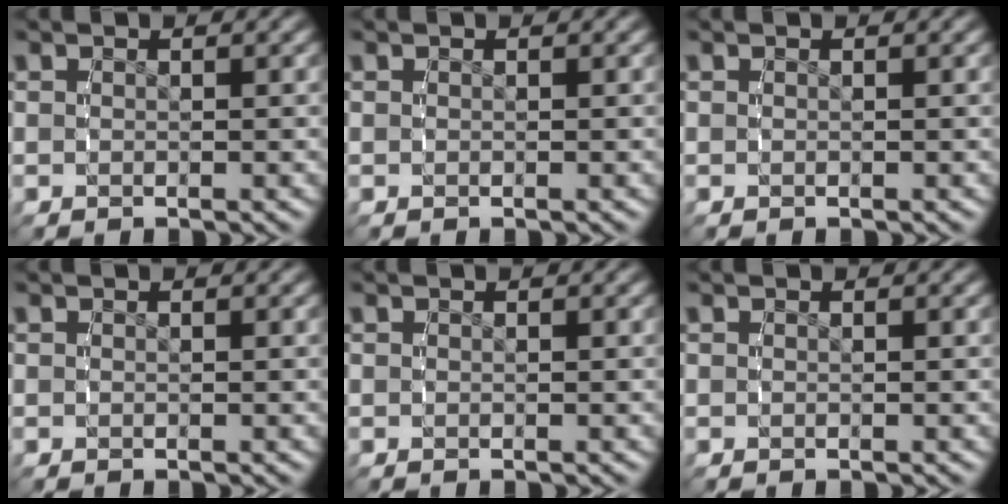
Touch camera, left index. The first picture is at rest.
{"total": 0.0}
{"total": 0.0}
{"total": 0.0}
{"total": 0.0}
{"total": 0.0}